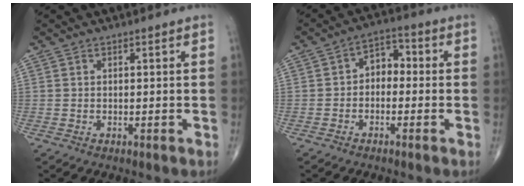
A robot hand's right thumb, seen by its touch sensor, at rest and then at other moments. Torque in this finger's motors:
{"motor_torque": [-0.05, 0.14, 0.43, 0.00, 0.08]}